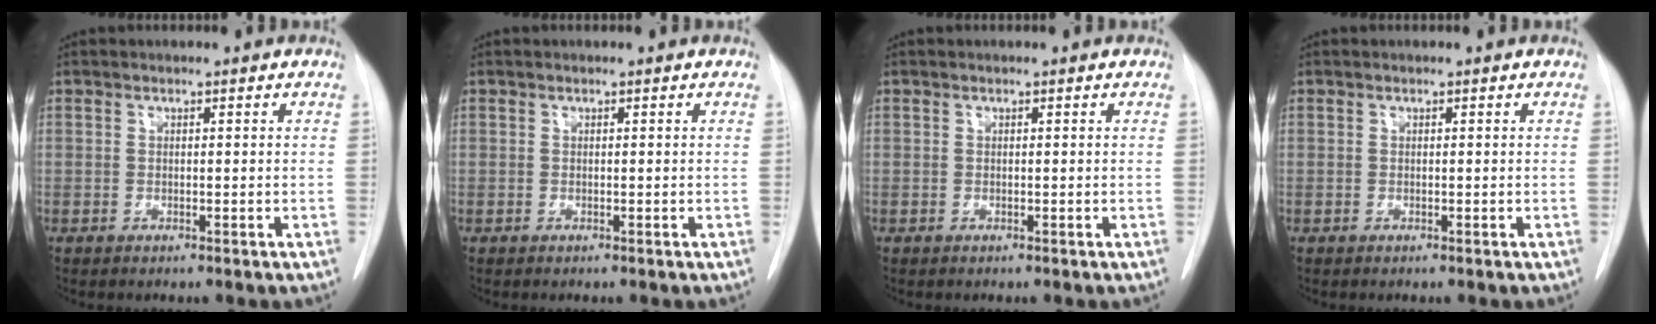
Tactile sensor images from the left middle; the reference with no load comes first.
{"total": 0.0}
{"total": 0.0}
{"total": 0.0}